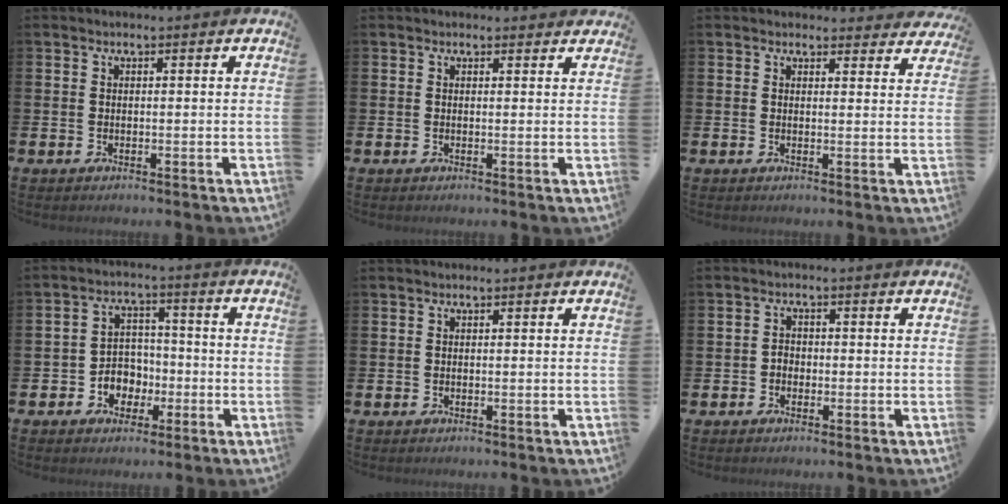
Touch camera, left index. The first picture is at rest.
{"total": 0.7, "force": [0.6, 0.4, 0.1], "torque": [0.005, 0.002, 0.009]}
{"total": 2.3, "force": [2.2, 0.8, -0.1], "torque": [0.005, -0.010, 0.037]}
{"total": 4.4, "force": [-1.5, 4.0, 1.2], "torque": [-0.034, 0.005, -0.034]}
{"total": 0.0}
{"total": 1.5, "force": [-0.6, 1.3, 0.4], "torque": [-0.008, 0.004, -0.015]}